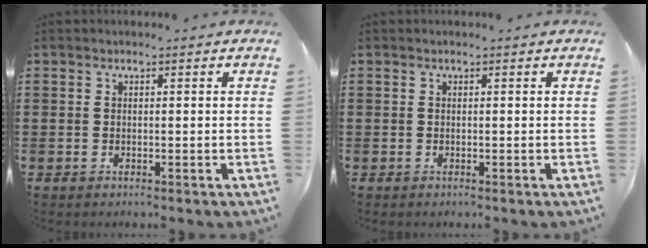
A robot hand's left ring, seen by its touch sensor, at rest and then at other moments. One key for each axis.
{"total": 0.0}